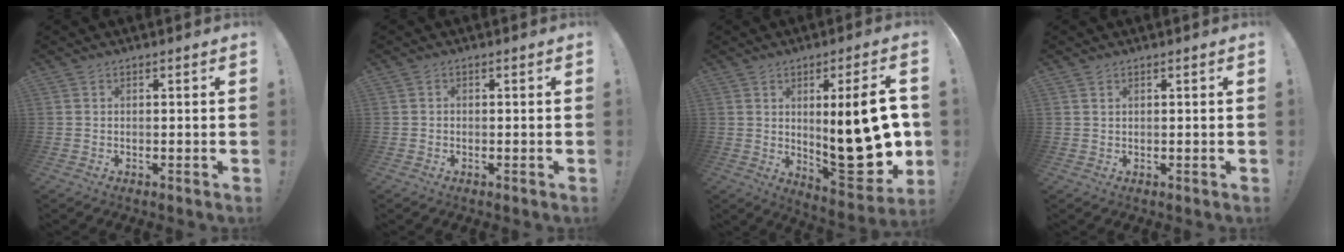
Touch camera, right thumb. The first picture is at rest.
{"total": 0.6, "force": [-0.5, 0.3, 0.2], "torque": [-0.004, 0.001, -0.009]}
{"total": 23.1, "force": [-0.1, 7.3, 21.9], "torque": [-0.307, -0.022, 0.006]}
{"total": 0.9, "force": [0.7, 0.4, 0.4], "torque": [-0.014, 0.003, 0.015]}